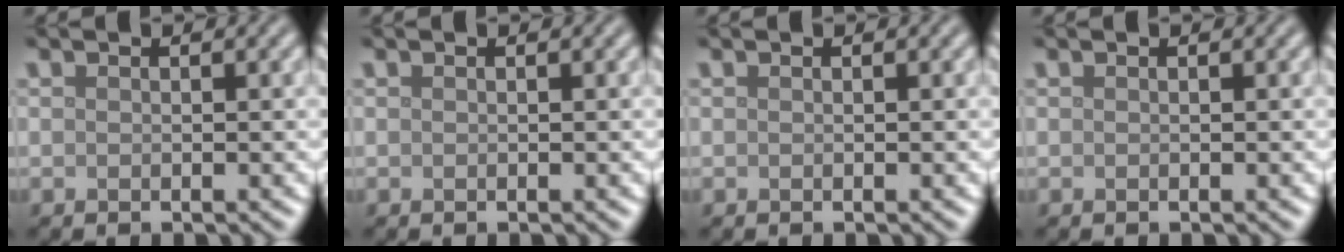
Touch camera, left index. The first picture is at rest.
{"total": 0.0}
{"total": 0.0}
{"total": 0.0}